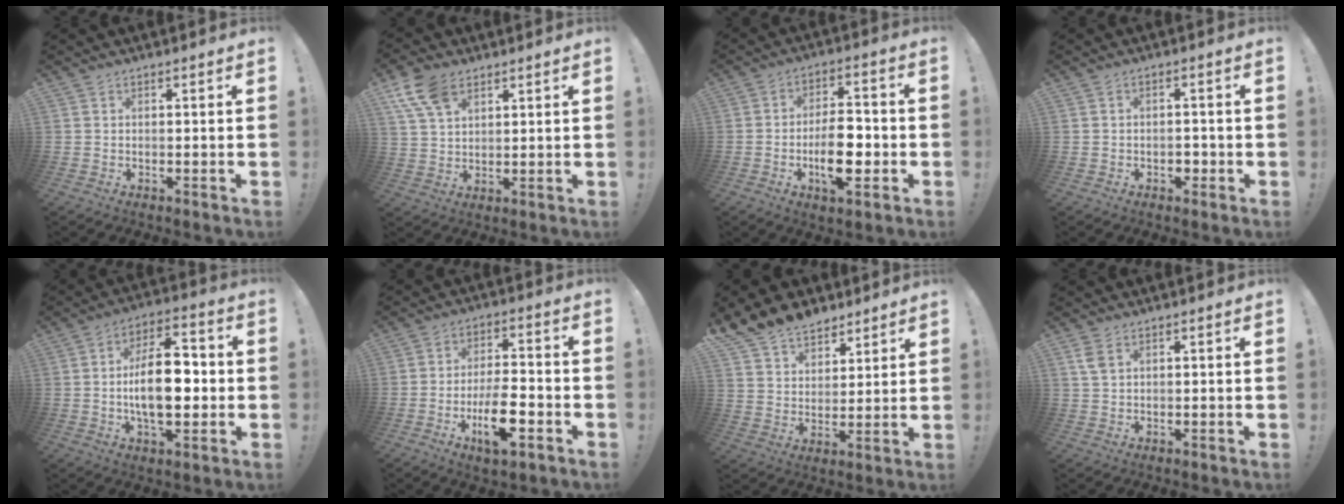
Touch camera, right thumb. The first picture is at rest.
{"total": 10.2, "force": [5.6, 5.9, 6.1], "torque": [-0.115, -0.013, 0.108]}
{"total": 12.1, "force": [-3.0, 5.8, 10.1], "torque": [-0.170, 0.008, -0.057]}
{"total": 2.5, "force": [-1.0, 2.0, 1.2], "torque": [-0.003, -0.005, -0.020]}
{"total": 15.8, "force": [-1.1, 8.0, 13.6], "torque": [-0.230, 0.004, -0.025]}
{"total": 11.9, "force": [-5.3, 6.0, 8.8], "torque": [-0.154, 0.027, -0.091]}
{"total": 11.2, "force": [9.1, 6.2, 2.1], "torque": [-0.060, -0.066, 0.181]}
{"total": 3.7, "force": [1.8, 2.0, 2.5], "torque": [-0.052, -0.001, 0.035]}